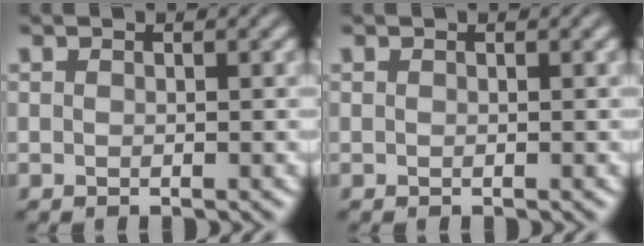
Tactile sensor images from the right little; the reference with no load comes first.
{"total": 0.0}